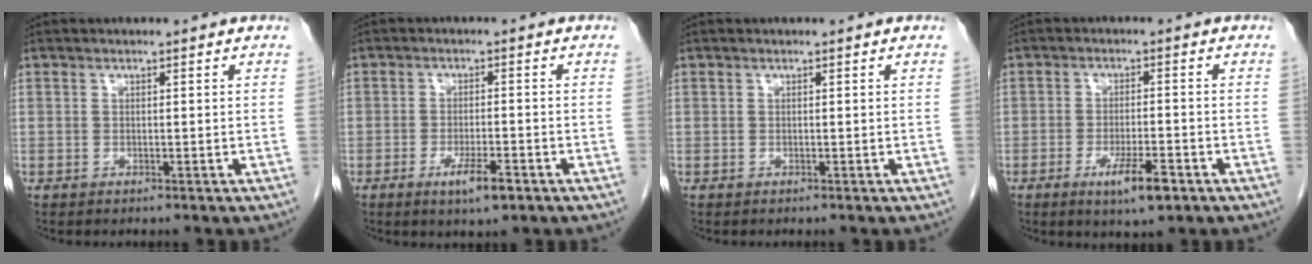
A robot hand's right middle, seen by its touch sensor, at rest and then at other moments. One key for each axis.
{"total": 4.7, "fx": -2.5, "fy": 1.0, "fz": 3.8, "tx": -0.069, "ty": -0.003, "tz": -0.040}
{"total": 0.0}
{"total": 6.0, "fx": -3.3, "fy": 1.2, "fz": 4.9, "tx": -0.088, "ty": -0.007, "tz": -0.049}